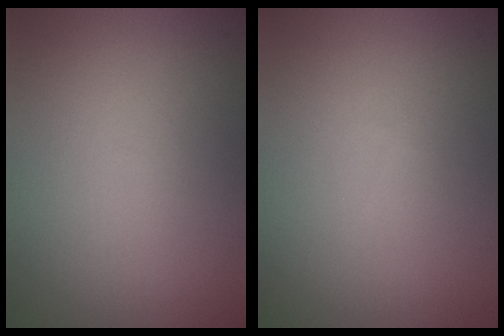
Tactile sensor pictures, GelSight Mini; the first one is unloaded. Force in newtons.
{"total": 0.0}